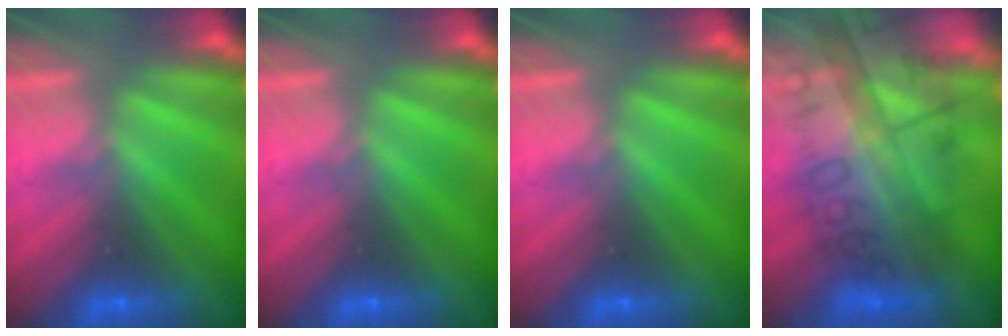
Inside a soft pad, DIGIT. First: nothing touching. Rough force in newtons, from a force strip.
{"total": 0.0}
{"total": 0.0}
{"total": 7.1}